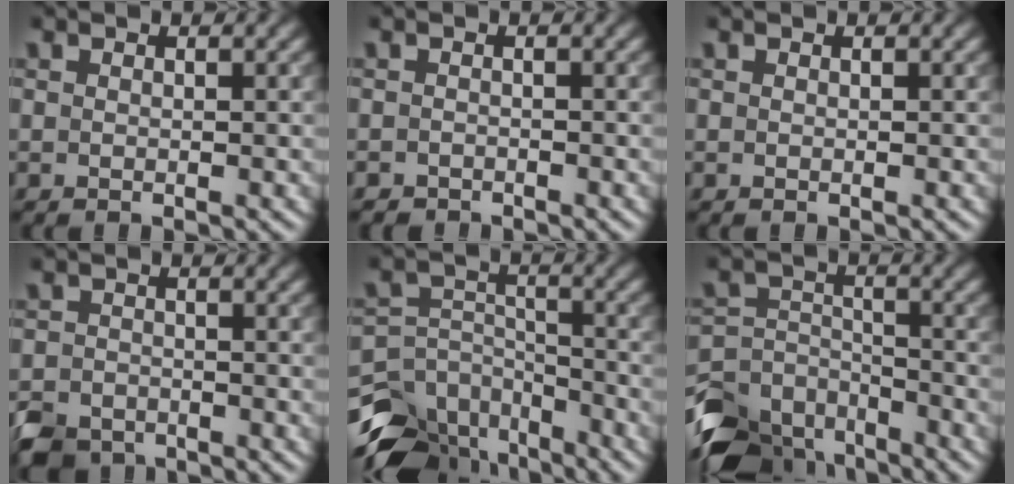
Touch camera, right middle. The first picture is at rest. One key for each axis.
{"total": 1.0, "fx": -0.9, "fy": 0.3, "fz": -0.1, "tx": 0.007, "ty": -0.003, "tz": -0.015}
{"total": 0.0}
{"total": 3.4, "fx": -2.8, "fy": 1.8, "fz": 0.9, "tx": -0.012, "ty": -0.006, "tz": -0.057}
{"total": 9.2, "fx": -7.1, "fy": 4.9, "fz": 3.1, "tx": -0.051, "ty": -0.001, "tz": -0.123}
{"total": 7.6, "fx": -6.1, "fy": 3.9, "fz": 2.5, "tx": -0.049, "ty": -0.008, "tz": -0.121}